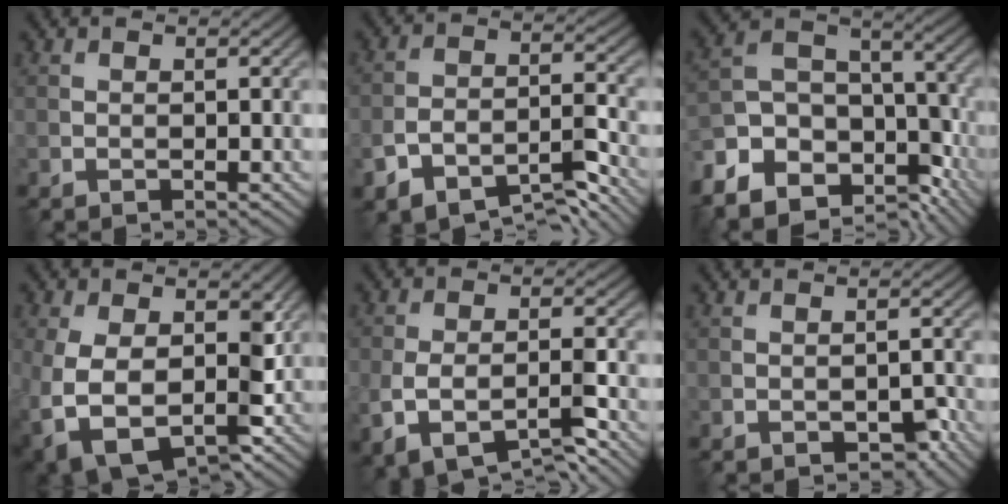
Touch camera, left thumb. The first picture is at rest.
{"total": 8.4, "force": [-6.2, 3.1, 4.8], "torque": [-0.078, -0.003, -0.115]}
{"total": 14.5, "force": [-8.1, 9.4, 7.4], "torque": [-0.199, -0.045, -0.117]}
{"total": 10.3, "force": [-2.0, 6.7, 7.6], "torque": [-0.169, -0.035, -0.024]}
{"total": 7.3, "force": [-3.8, 3.0, 5.5], "torque": [-0.107, -0.008, -0.067]}
{"total": 2.4, "force": [-1.4, 1.2, 1.5], "torque": [-0.021, -0.002, -0.017]}